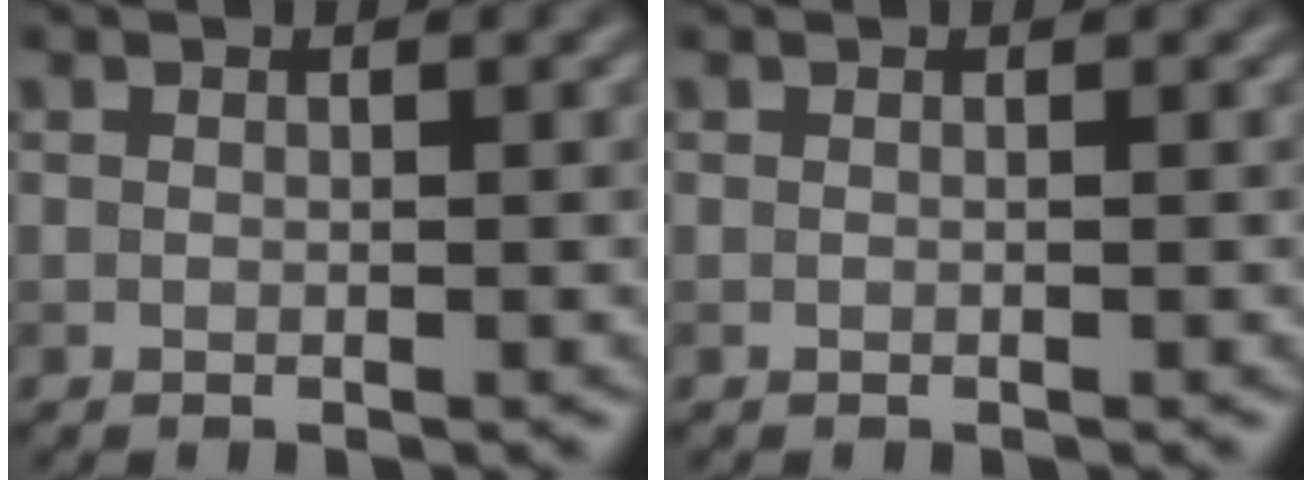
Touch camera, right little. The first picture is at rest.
{"total": 0.0}